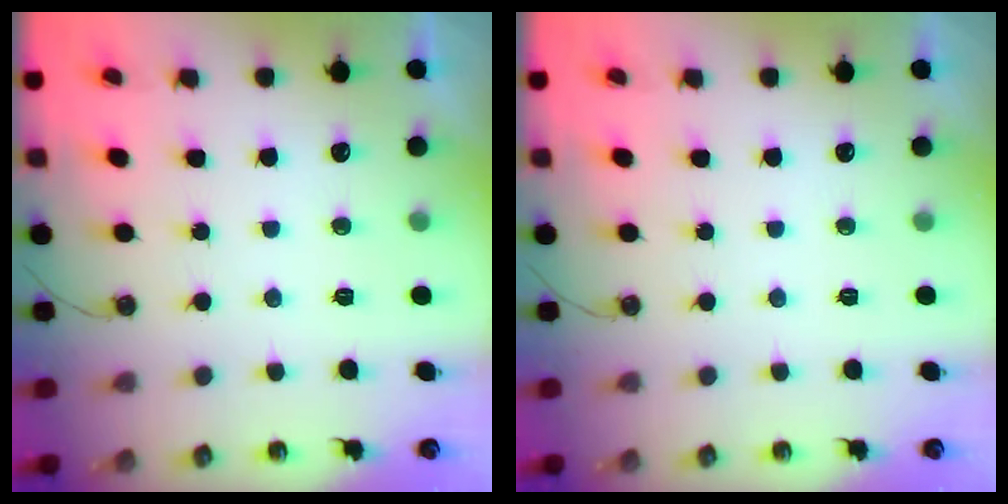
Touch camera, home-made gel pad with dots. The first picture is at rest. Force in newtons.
{"total": 0.0}